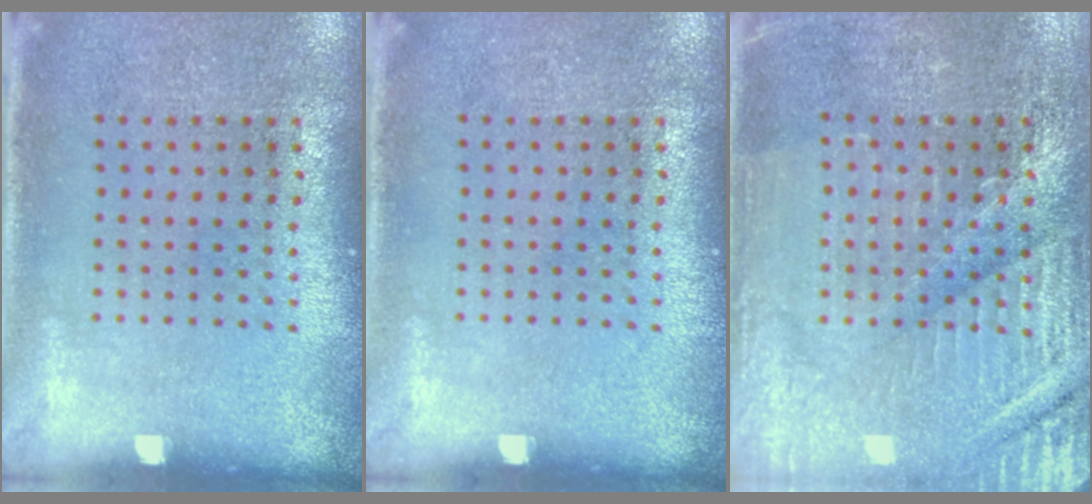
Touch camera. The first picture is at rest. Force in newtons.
{"total": 0.0}
{"total": 3.9, "press": 3.7, "slide": 1.0}